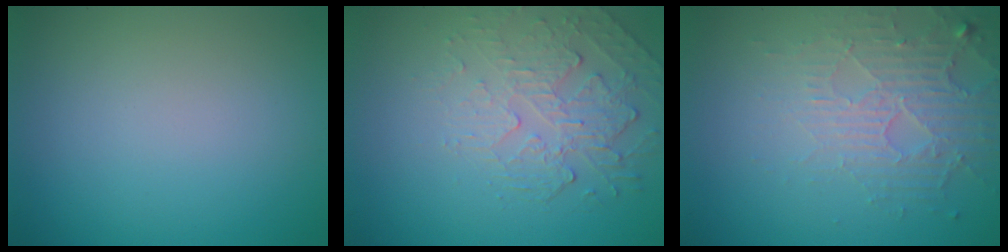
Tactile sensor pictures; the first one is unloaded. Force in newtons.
{"total": 2.4, "press": 1.7, "slide": 1.7}
{"total": 5.2, "press": 3.3, "slide": 4.1}